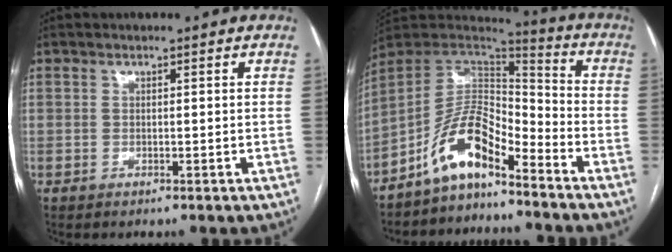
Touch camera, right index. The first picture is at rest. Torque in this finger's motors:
{"motor_torque": [1.16, -0.97, 0.75, 0.17]}